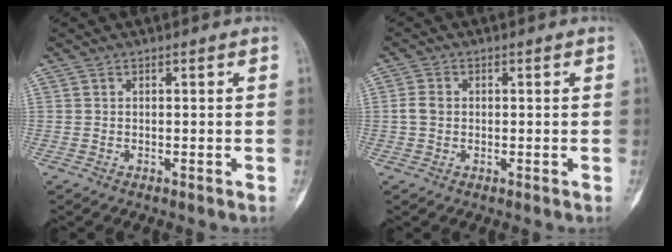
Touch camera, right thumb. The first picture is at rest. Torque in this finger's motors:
{"motor_torque": [0.27, -0.07, 0.68, 0.03, -0.01]}